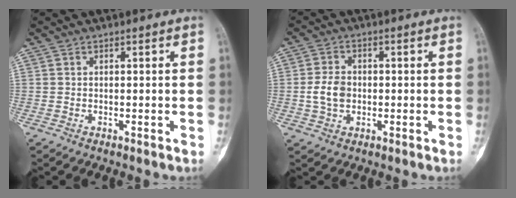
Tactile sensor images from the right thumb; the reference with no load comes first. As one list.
[{"total": 5.2, "force": [-0.4, 3.8, 3.5], "torque": [-0.061, 0.006, -0.009]}]